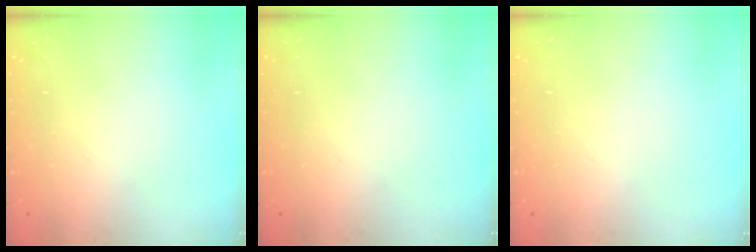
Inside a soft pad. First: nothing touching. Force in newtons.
{"total": 0.0}
{"total": 0.0}